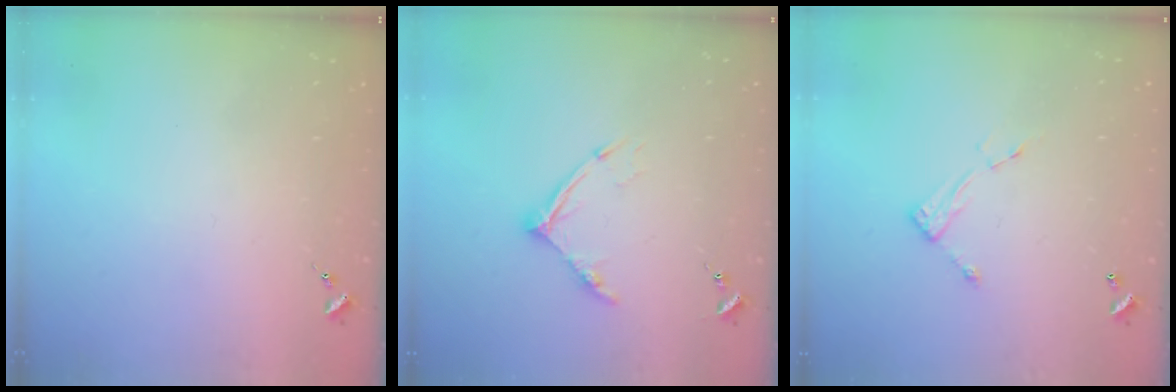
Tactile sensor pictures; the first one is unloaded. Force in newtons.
{"total": 10.5, "press": 10.5, "slide": 1.0}
{"total": 6.4, "press": 6.4, "slide": 0.3}